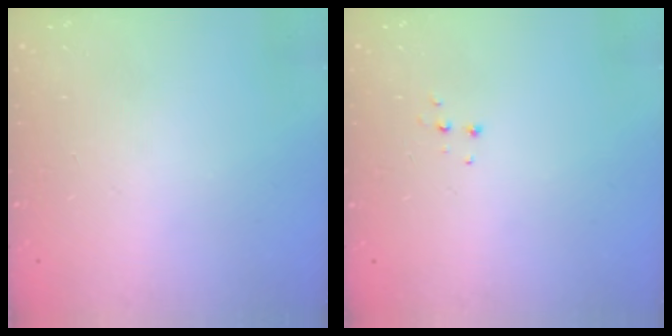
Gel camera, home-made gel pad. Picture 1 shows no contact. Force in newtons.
{"total": 4.5, "press": 4.5, "slide": 0.4}